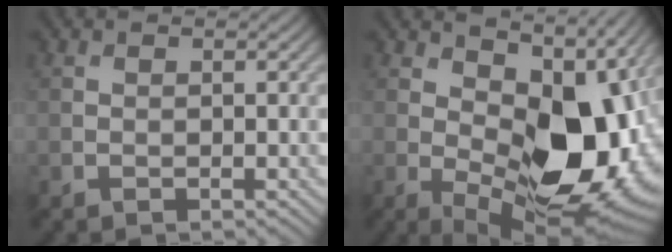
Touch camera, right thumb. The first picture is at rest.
{"total": 15.9, "force": [1.5, 8.5, 13.4], "torque": [-0.196, -0.013, 0.039]}